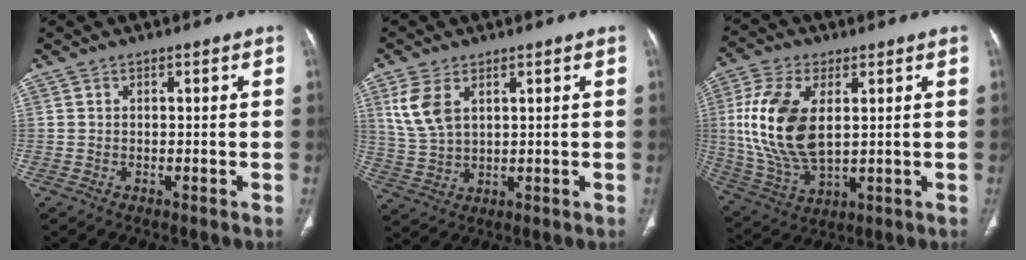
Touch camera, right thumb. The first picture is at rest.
{"total": 7.6, "force": [3.2, 4.3, 5.4], "torque": [-0.115, -0.007, 0.075]}
{"total": 16.6, "force": [2.7, 8.9, 13.7], "torque": [-0.289, -0.010, 0.060]}